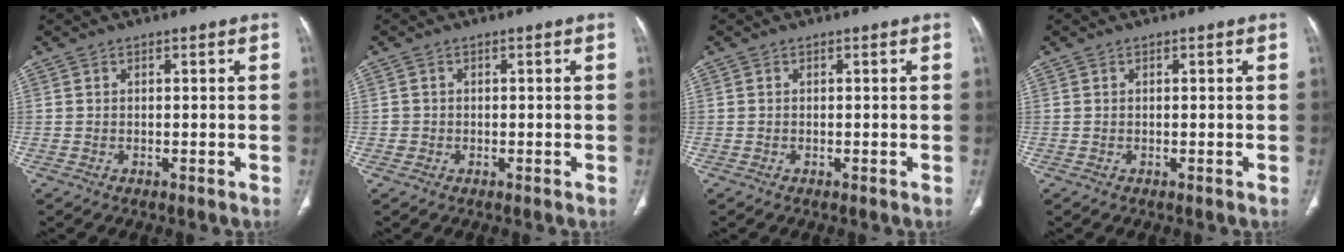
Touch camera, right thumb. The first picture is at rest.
{"total": 1.0, "force": [-0.2, 1.0, 0.0], "torque": [0.004, 0.006, -0.004]}
{"total": 0.0}
{"total": 0.0}